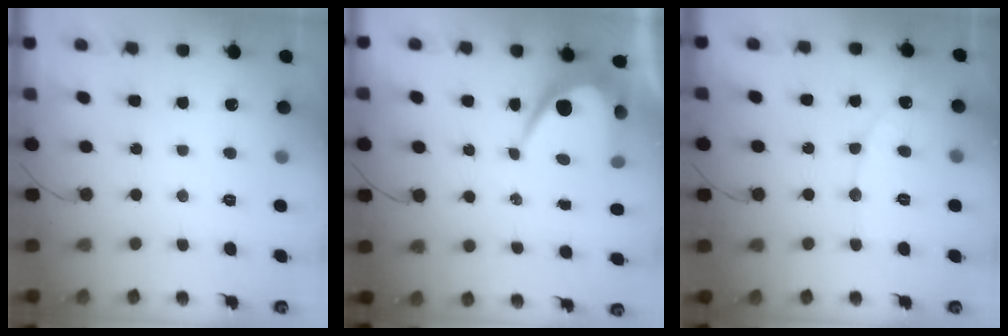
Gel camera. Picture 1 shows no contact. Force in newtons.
{"total": 8.1, "press": 8.1, "slide": 0.6}
{"total": 7.9, "press": 7.9, "slide": 0.8}